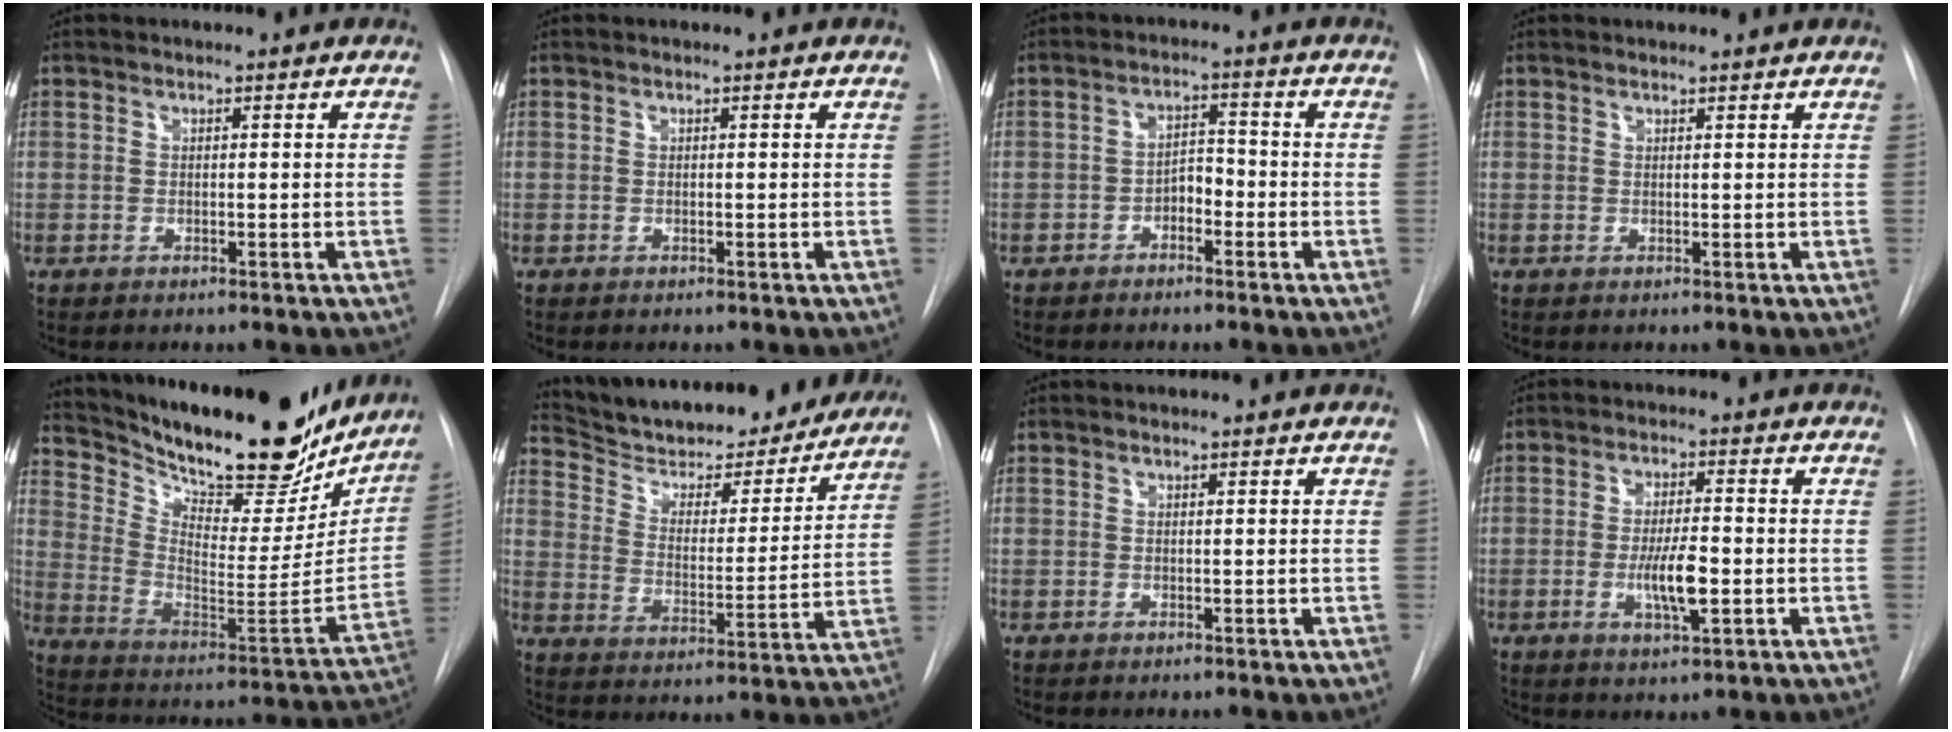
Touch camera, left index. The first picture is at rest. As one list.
[{"total": 0.0}, {"total": 3.1, "force": [-1.7, 1.7, 2.1], "torque": [-0.030, 0.010, -0.033]}, {"total": 2.0, "force": [2.0, 0.3, 0.3], "torque": [-0.012, 0.014, 0.026]}, {"total": 29.6, "force": [24.4, 8.5, 14.5], "torque": [-0.250, -0.025, 0.352]}, {"total": 23.2, "force": [21.1, 5.5, 7.8], "torque": [-0.123, -0.012, 0.300]}, {"total": 0.9, "force": [0.9, 0.1, 0.1], "torque": [-0.007, 0.011, 0.015]}, {"total": 6.1, "force": [-1.3, 1.3, 5.8], "torque": [-0.109, -0.008, -0.021]}]